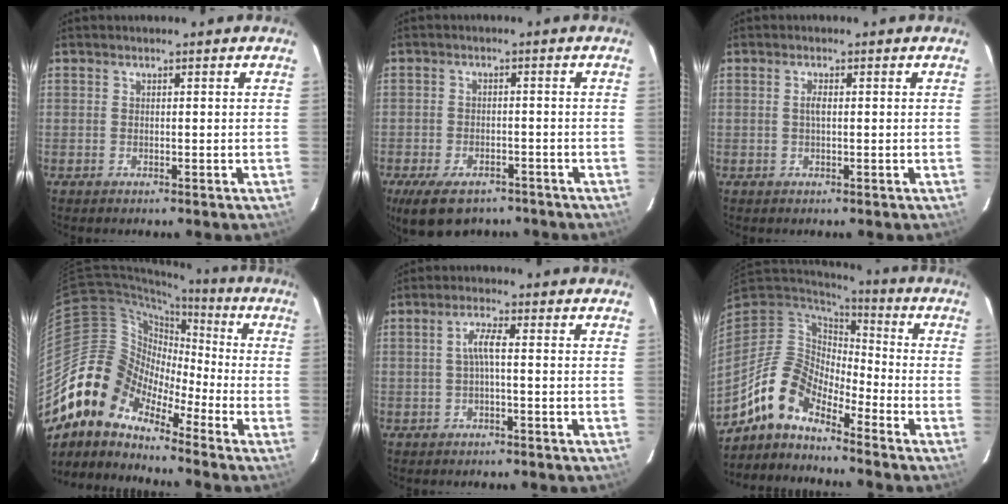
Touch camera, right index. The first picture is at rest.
{"total": 10.3, "force": [-7.3, 5.1, 5.1], "torque": [-0.117, -0.014, -0.114]}
{"total": 1.3, "force": [0.1, 0.4, 1.3], "torque": [-0.025, 0.002, -0.001]}
{"total": 11.9, "force": [-8.5, 6.8, 4.8], "torque": [-0.082, 0.025, -0.189]}
{"total": 2.8, "force": [-0.4, 0.1, 2.8], "torque": [-0.058, 0.007, -0.007]}
{"total": 10.5, "force": [-8.1, 4.1, 5.4], "torque": [-0.103, 0.013, -0.171]}